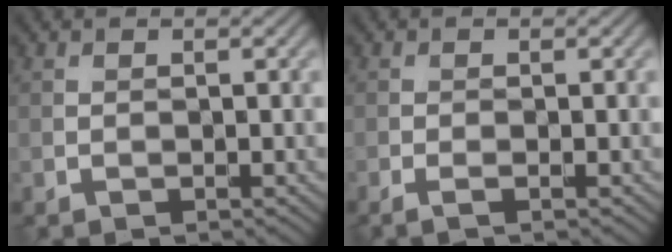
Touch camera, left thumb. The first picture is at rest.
{"total": 1.1, "force": [-0.4, 0.1, 1.0], "torque": [-0.025, 0.000, -0.014]}